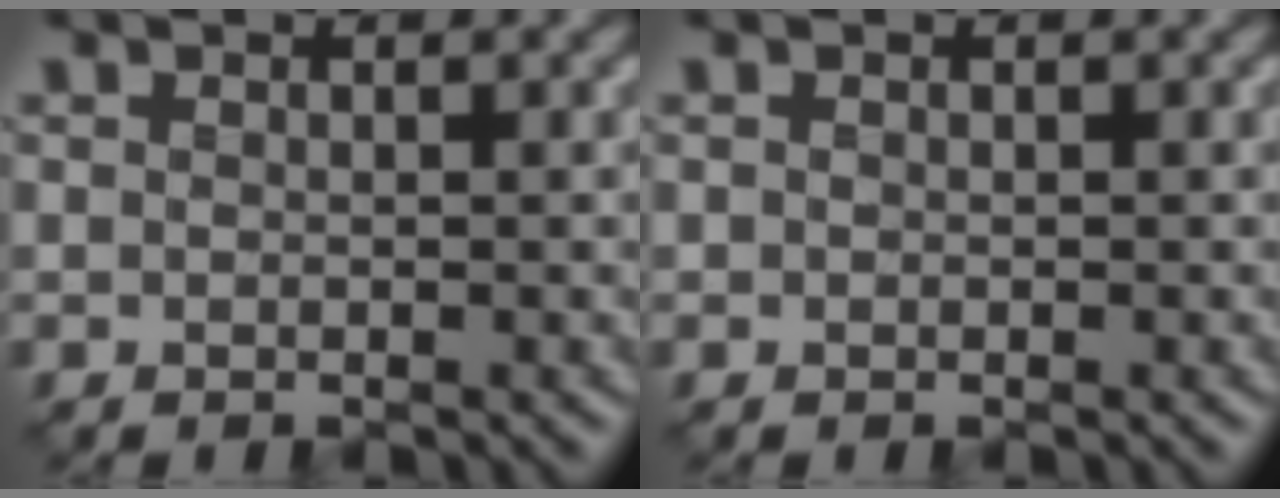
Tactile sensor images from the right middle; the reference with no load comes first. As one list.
[{"total": 0.0}]